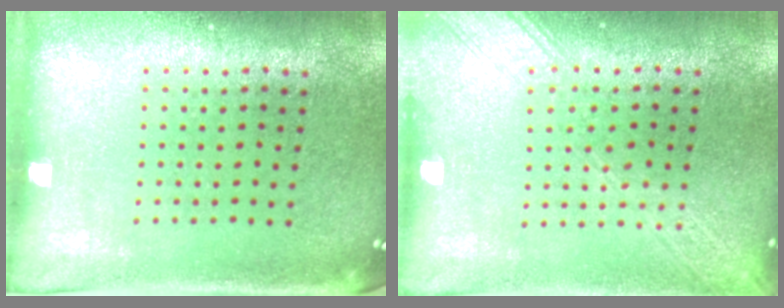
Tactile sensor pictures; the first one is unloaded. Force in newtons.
{"total": 2.0, "press": 2.0, "slide": 0.3}